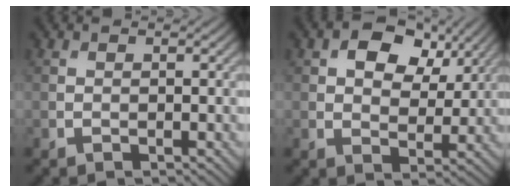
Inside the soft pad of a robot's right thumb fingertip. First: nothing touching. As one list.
[{"total": 8.2, "force": [3.8, 5.1, 5.2], "torque": [-0.088, 0.001, 0.058]}]